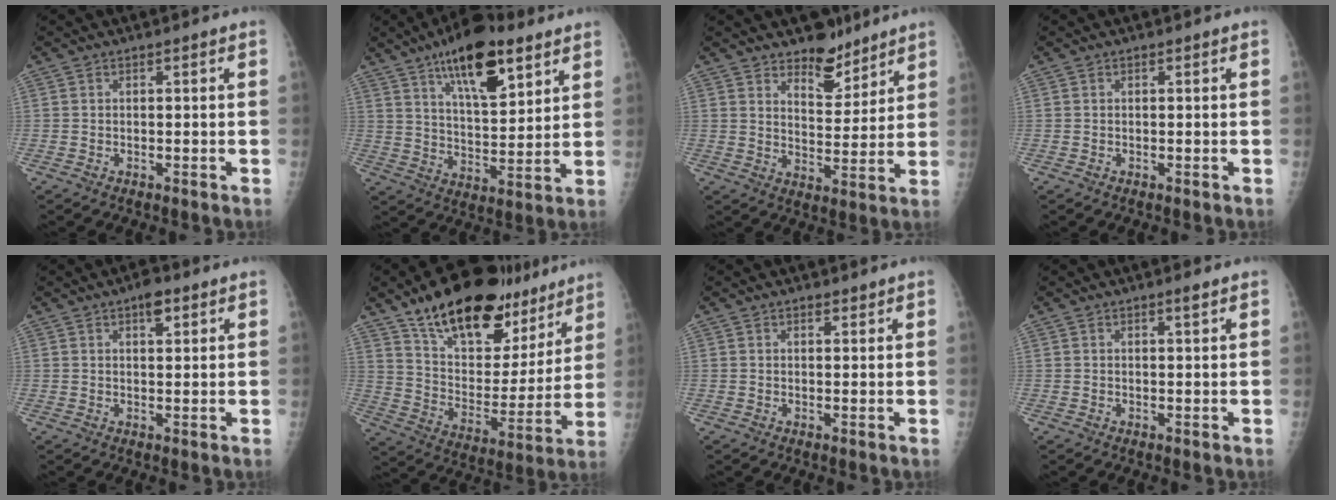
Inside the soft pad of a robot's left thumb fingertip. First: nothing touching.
{"total": 19.2, "force": [11.2, 7.2, 13.8], "torque": [-0.197, -0.052, 0.191]}
{"total": 8.3, "force": [6.6, 3.9, 3.1], "torque": [-0.018, -0.051, 0.110]}
{"total": 0.0}
{"total": 3.6, "force": [2.1, 1.6, 2.5], "torque": [-0.024, -0.008, 0.029]}
{"total": 26.6, "force": [18.8, 12.3, 14.3], "torque": [-0.181, -0.066, 0.302]}
{"total": 1.4, "force": [1.1, 0.6, 0.6], "torque": [-0.002, -0.006, 0.015]}
{"total": 1.3, "force": [0.9, 0.1, 0.9], "torque": [-0.012, -0.005, 0.015]}